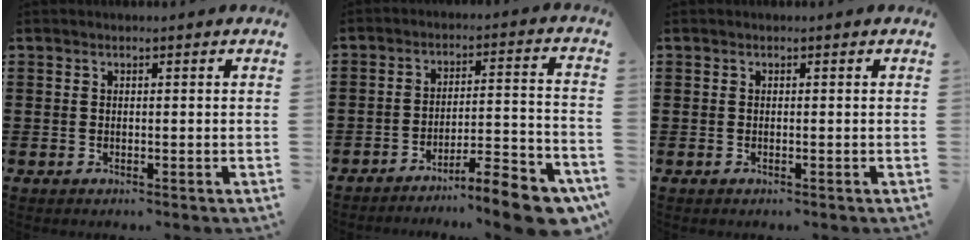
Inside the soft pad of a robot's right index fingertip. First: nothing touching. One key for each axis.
{"total": 9.3, "fx": -7.9, "fy": 0.8, "fz": 5.0, "tx": -0.067, "ty": 0.017, "tz": -0.147}
{"total": 0.0}